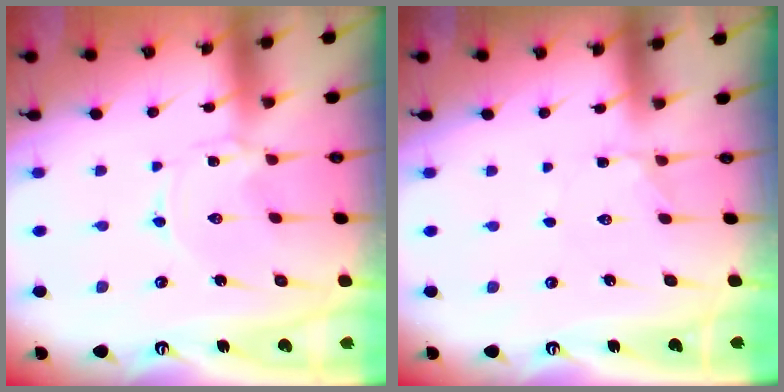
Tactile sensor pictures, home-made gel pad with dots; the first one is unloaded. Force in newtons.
{"total": 2.2, "press": 2.2, "slide": 0.6}